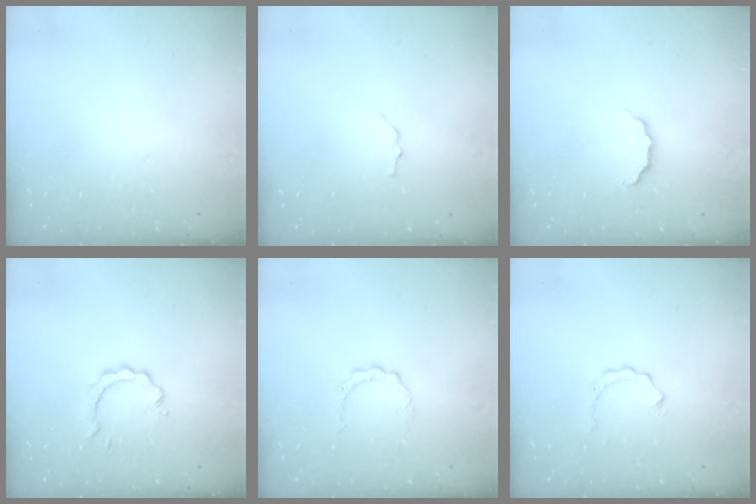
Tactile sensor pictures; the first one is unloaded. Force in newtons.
{"total": 2.9, "press": 2.9, "slide": 0.3}
{"total": 3.9, "press": 3.9, "slide": 0.5}
{"total": 4.5, "press": 4.5, "slide": 0.3}
{"total": 3.4, "press": 3.4, "slide": 0.3}
{"total": 2.7, "press": 2.7, "slide": 0.3}